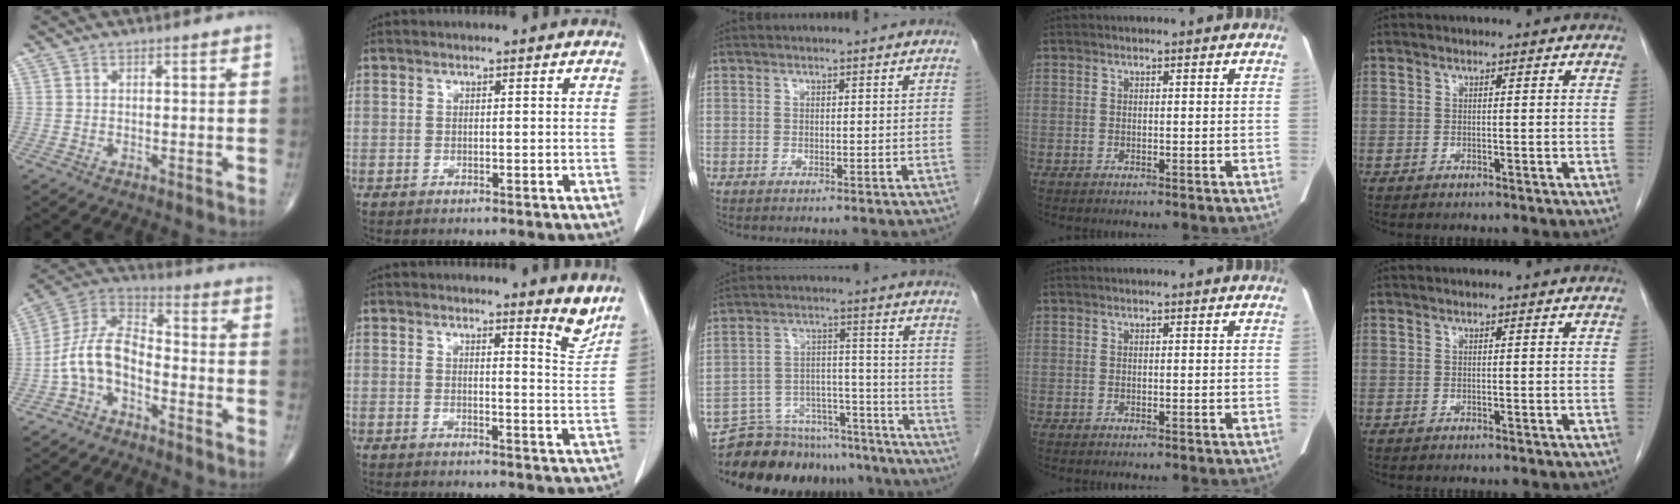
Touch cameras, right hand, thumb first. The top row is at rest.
{"thumb": {"total": 10.6, "force": [-3.9, 6.2, 7.6], "torque": [-0.145, 0.065, -0.088]}, "index": {"total": 3.9, "force": [3.6, 0.2, 1.5], "torque": [-0.021, -0.038, 0.029]}, "middle": {"total": 19.6, "force": [-18.3, 5.8, 4.0], "torque": [-0.068, 0.033, -0.260]}}